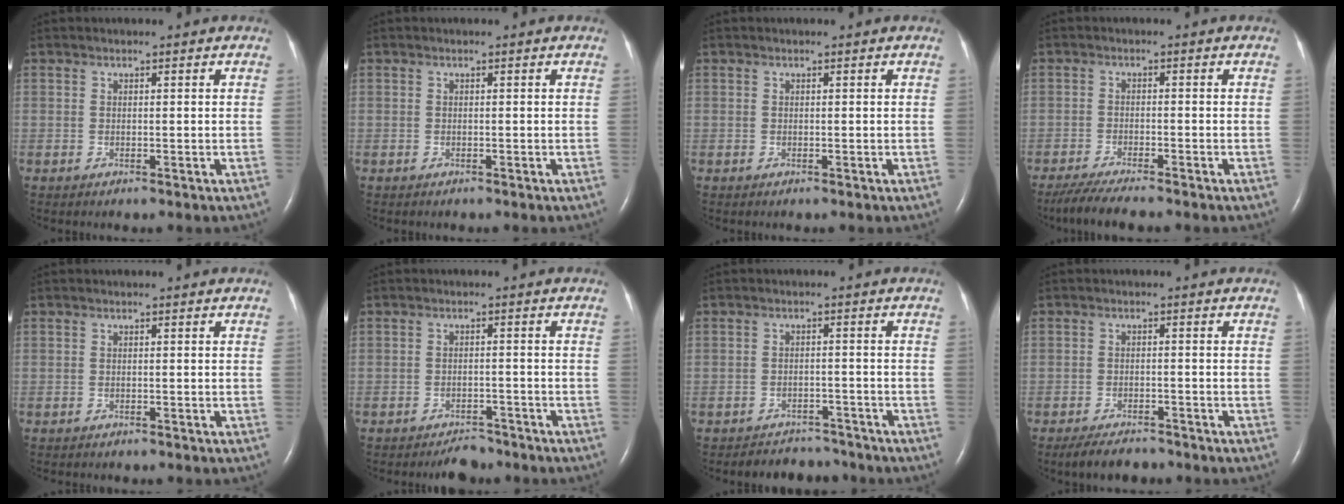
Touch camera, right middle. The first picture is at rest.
{"total": 0.0}
{"total": 0.0}
{"total": 6.8, "force": [-5.7, 0.4, 3.5], "torque": [-0.064, -0.021, -0.098]}
{"total": 1.7, "force": [-1.5, 0.5, 0.7], "torque": [-0.018, -0.004, -0.014]}
{"total": 3.4, "force": [-3.1, 1.3, 0.6], "torque": [-0.015, 0.001, -0.045]}
{"total": 5.3, "force": [-5.0, 1.7, -0.4], "torque": [0.007, 0.008, -0.070]}
{"total": 4.8, "force": [-4.2, 1.4, 1.9], "torque": [-0.039, -0.009, -0.068]}